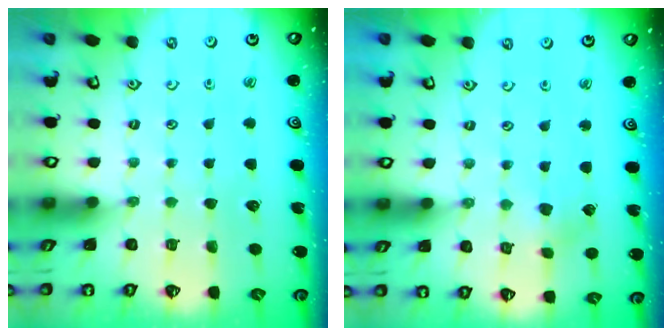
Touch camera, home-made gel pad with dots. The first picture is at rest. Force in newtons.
{"total": 2.1, "press": 2.1, "slide": 0.3}